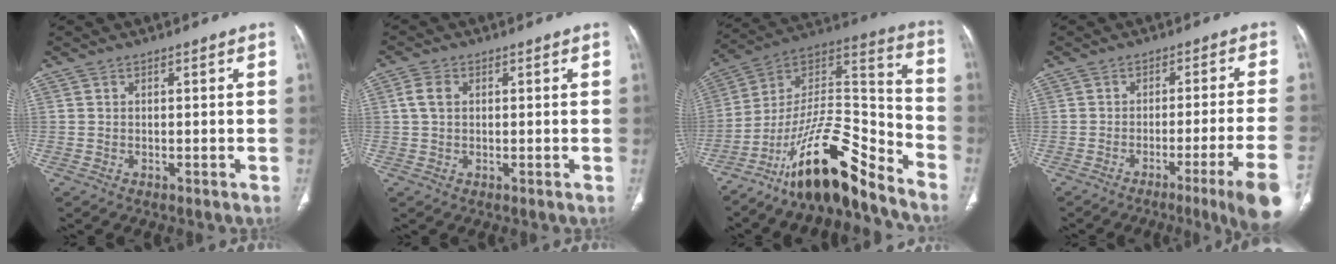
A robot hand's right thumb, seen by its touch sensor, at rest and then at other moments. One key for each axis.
{"total": 2.6, "fx": 0.5, "fy": 1.7, "fz": 1.9, "tx": -0.048, "ty": 0.006, "tz": 0.008}
{"total": 19.9, "fx": -14.9, "fy": 5.3, "fz": 12.1, "tx": -0.181, "ty": 0.116, "tz": -0.258}
{"total": 11.6, "fx": -6.2, "fy": -1.1, "fz": 9.8, "tx": -0.135, "ty": 0.013, "tz": -0.088}